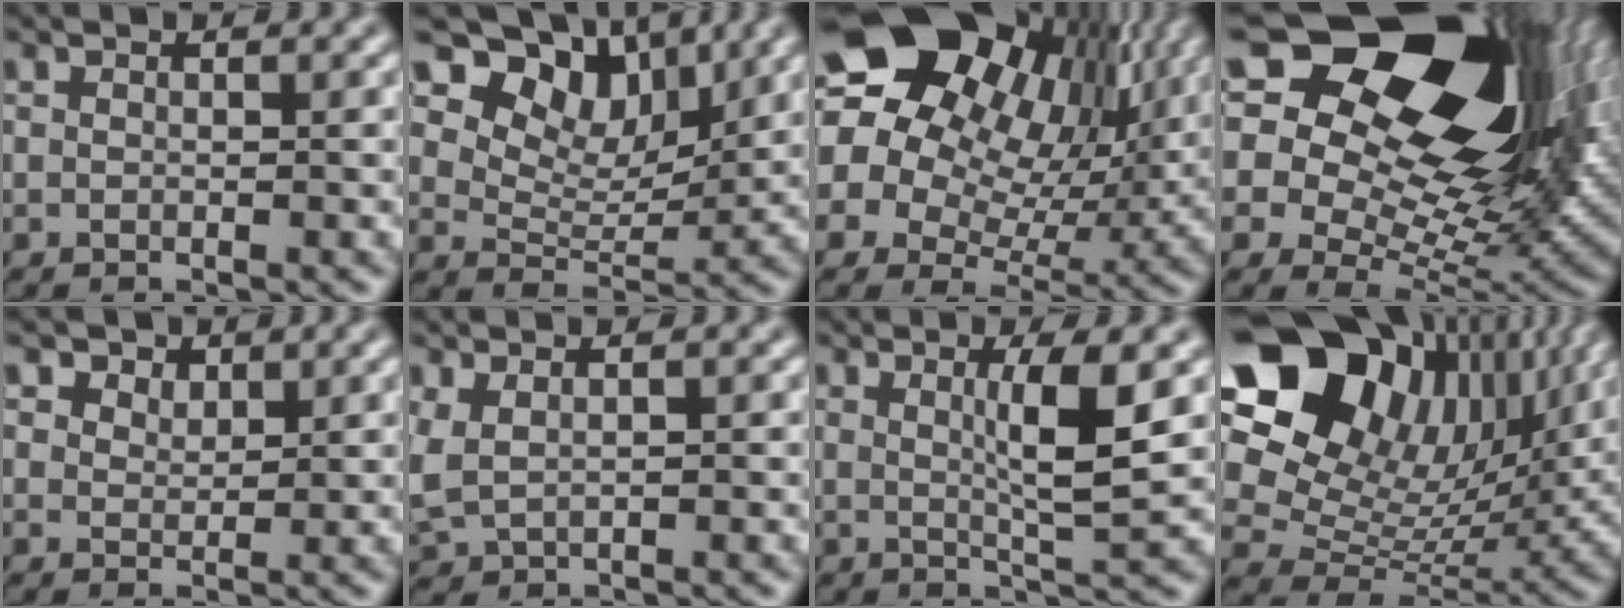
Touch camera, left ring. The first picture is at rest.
{"total": 7.8, "force": [4.8, 4.6, 4.1], "torque": [-0.062, 0.004, 0.074]}
{"total": 16.8, "force": [7.4, 11.5, 9.7], "torque": [-0.186, 0.057, 0.112]}
{"total": 23.0, "force": [10.9, 14.1, 14.6], "torque": [-0.289, 0.091, 0.180]}
{"total": 3.8, "force": [2.9, 2.1, 1.1], "torque": [-0.043, 0.005, 0.050]}
{"total": 2.7, "force": [0.4, 1.7, 2.1], "torque": [-0.059, 0.002, 0.017]}
{"total": 4.1, "force": [0.8, 0.5, 4.0], "torque": [-0.067, -0.005, 0.018]}
{"total": 16.6, "force": [7.8, 11.4, 9.3], "torque": [-0.190, 0.046, 0.140]}